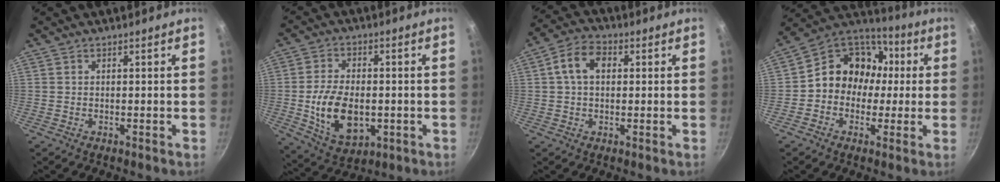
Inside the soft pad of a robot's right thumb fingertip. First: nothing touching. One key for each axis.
{"total": 13.2, "fx": -1.9, "fy": 8.2, "fz": 10.2, "tx": -0.173, "ty": 0.002, "tz": -0.021}
{"total": 7.3, "fx": 1.3, "fy": 4.9, "fz": 5.2, "tx": -0.078, "ty": 0.018, "tz": 0.012}
{"total": 14.7, "fx": 0.4, "fy": 12.6, "fz": 7.5, "tx": -0.071, "ty": 0.049, "tz": -0.014}